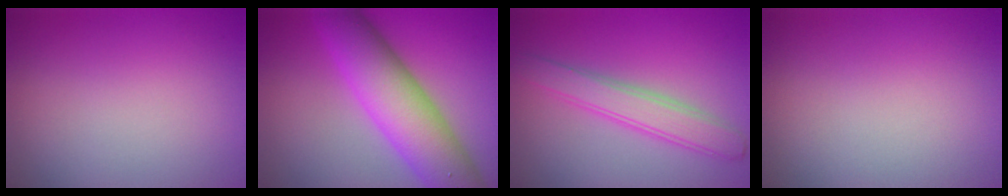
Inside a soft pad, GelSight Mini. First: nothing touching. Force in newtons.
{"total": 9.1, "press": 9.1, "slide": 0.3}
{"total": 3.8, "press": 3.8, "slide": 0.1}
{"total": 0.0}